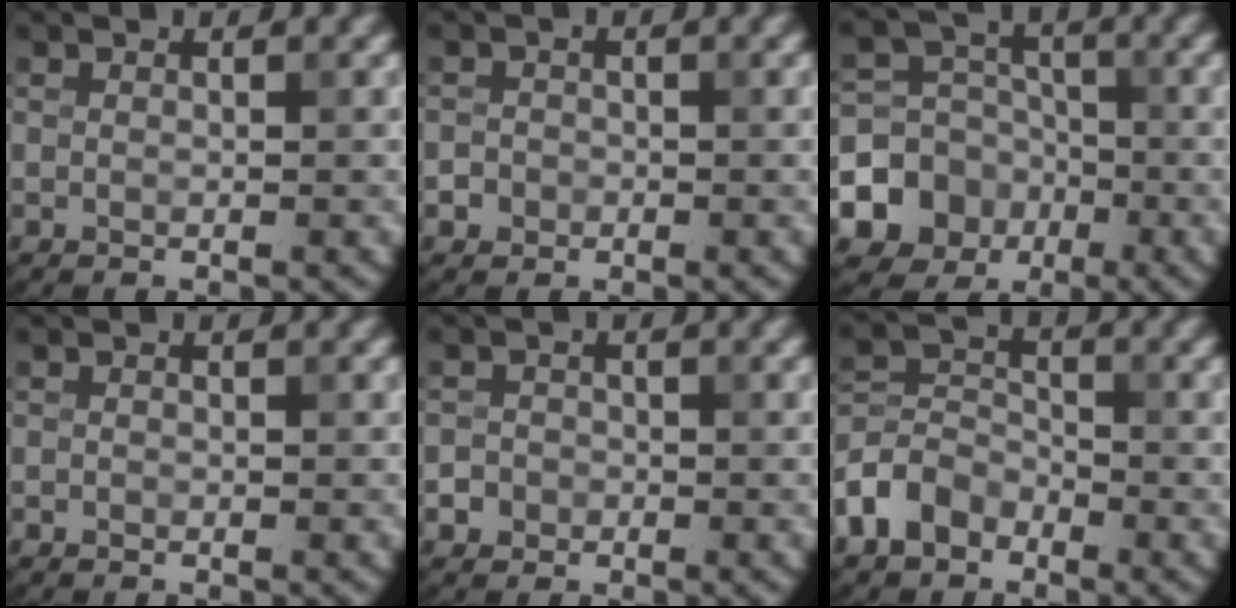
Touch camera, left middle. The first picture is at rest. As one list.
[{"total": 1.3, "force": [-0.6, 1.2, 0.2], "torque": [0.006, 0.005, -0.009]}, {"total": 8.3, "force": [-3.2, 7.4, 1.8], "torque": [-0.021, -0.016, -0.079]}, {"total": 0.0}, {"total": 1.8, "force": [-0.8, 1.6, 0.2], "torque": [0.011, 0.005, -0.015]}, {"total": 4.2, "force": [-2.6, 2.9, 1.5], "torque": [-0.032, 0.005, -0.060]}]